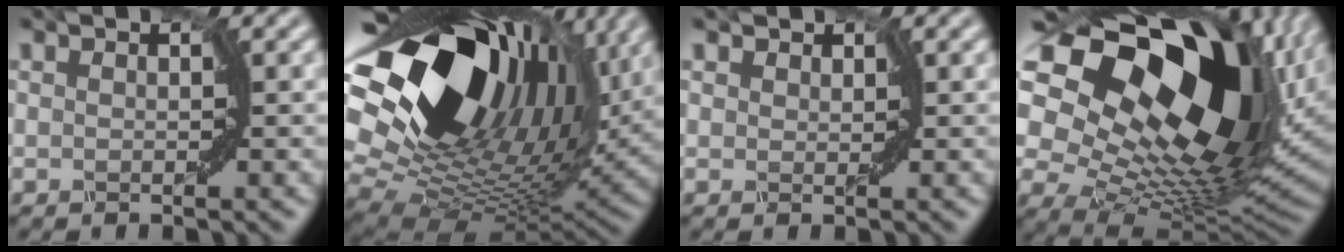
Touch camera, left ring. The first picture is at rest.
{"total": 19.6, "force": [7.0, 11.9, 13.9], "torque": [-0.266, 0.029, 0.122]}
{"total": 0.9, "force": [0.7, 0.5, 0.2], "torque": [-0.010, 0.001, 0.009]}
{"total": 20.0, "force": [7.0, 11.8, 14.6], "torque": [-0.255, 0.019, 0.132]}